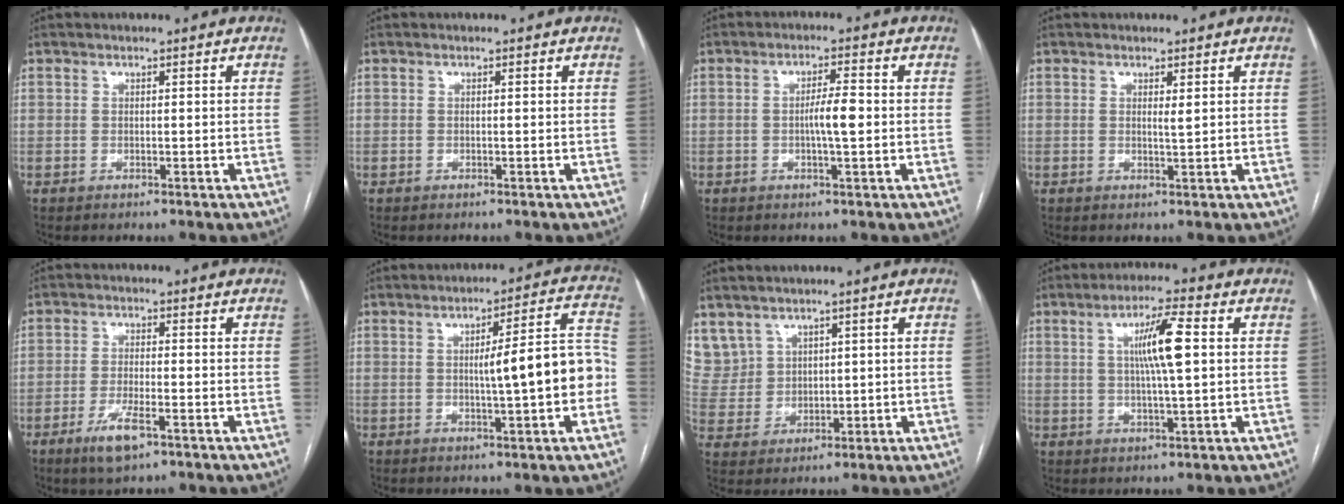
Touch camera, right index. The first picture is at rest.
{"total": 0.0}
{"total": 4.2, "force": [-0.3, 0.3, 4.2], "torque": [-0.073, 0.001, -0.006]}
{"total": 1.1, "force": [0.5, -0.1, 1.0], "torque": [-0.021, -0.005, 0.008]}
{"total": 5.2, "force": [-2.9, 1.1, 4.2], "torque": [-0.085, -0.005, -0.050]}
{"total": 10.9, "force": [-1.1, 1.1, 10.8], "torque": [-0.137, 0.030, -0.014]}
{"total": 8.9, "force": [5.4, 6.9, 1.4], "torque": [-0.051, 0.027, 0.135]}
{"total": 7.9, "force": [1.6, 0.4, 7.8], "torque": [-0.137, 0.005, 0.026]}